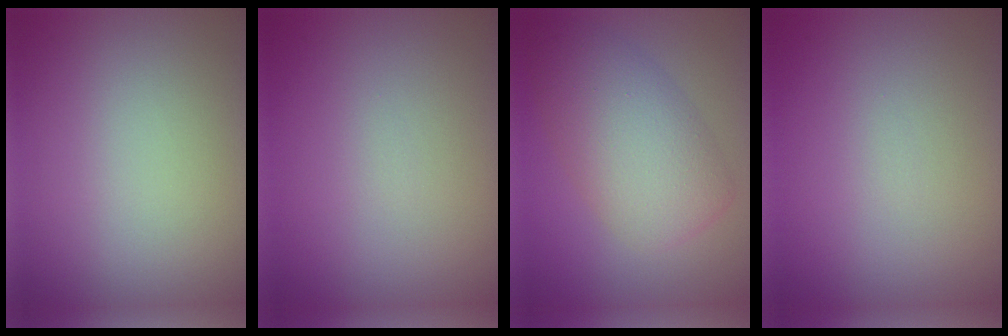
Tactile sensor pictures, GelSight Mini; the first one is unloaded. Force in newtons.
{"total": 0.0}
{"total": 6.9, "press": 6.9, "slide": 0.4}
{"total": 0.0}